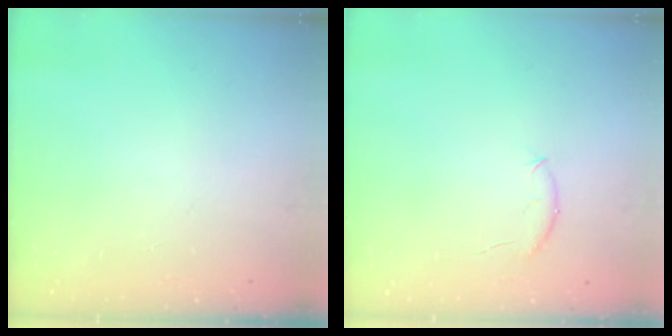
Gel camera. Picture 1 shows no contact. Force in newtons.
{"total": 6.4, "press": 6.3, "slide": 1.1}